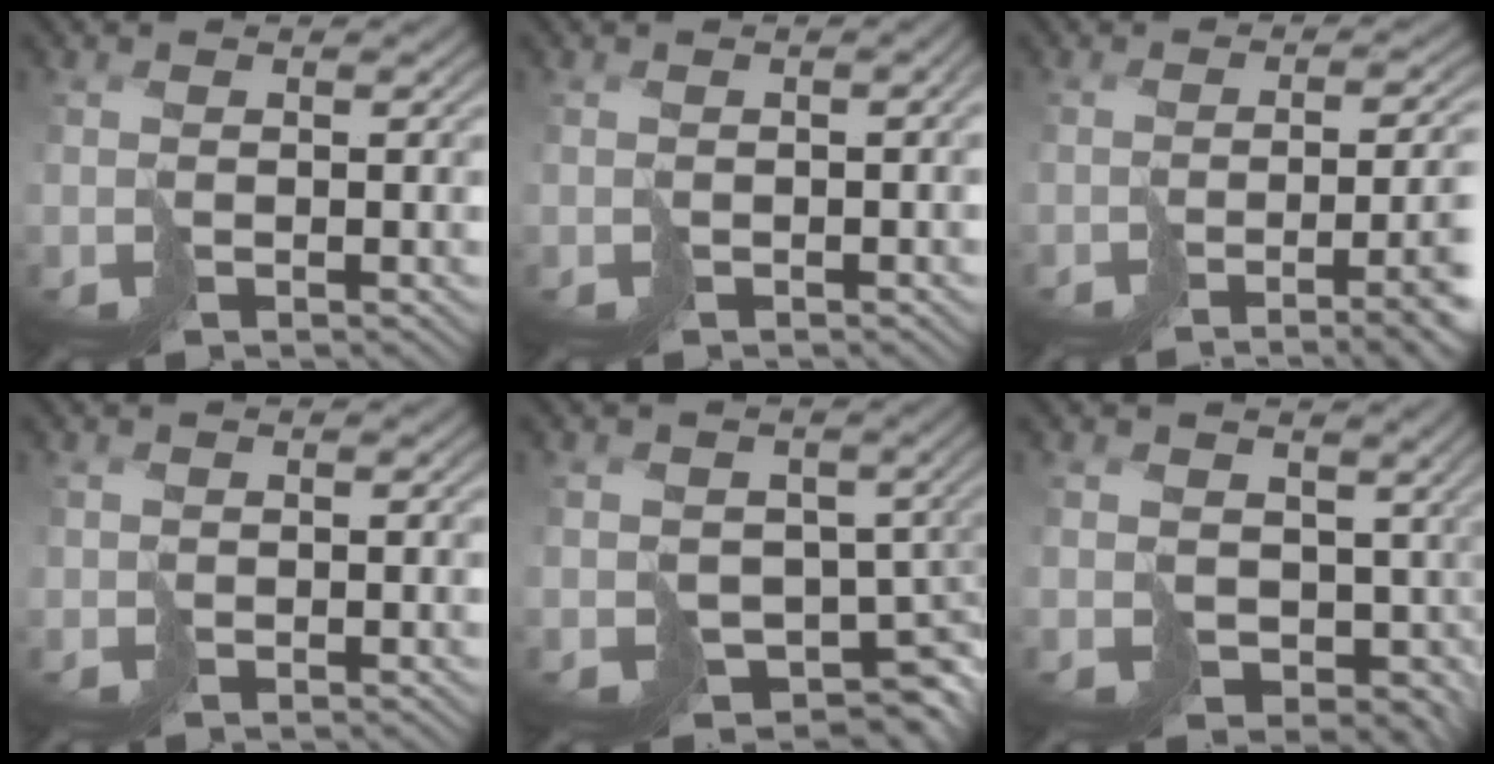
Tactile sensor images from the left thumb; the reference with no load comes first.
{"total": 2.0, "force": [-0.6, 0.8, 1.8], "torque": [-0.026, -0.004, -0.003]}
{"total": 10.0, "force": [-3.8, 3.3, 8.6], "torque": [-0.088, -0.014, -0.048]}
{"total": 0.9, "force": [-0.1, 0.8, -0.4], "torque": [0.009, -0.004, -0.001]}
{"total": 7.4, "force": [-1.5, 5.9, 4.1], "torque": [-0.055, -0.036, -0.013]}
{"total": 9.4, "force": [-0.2, 7.8, 5.2], "torque": [-0.097, -0.048, 0.005]}